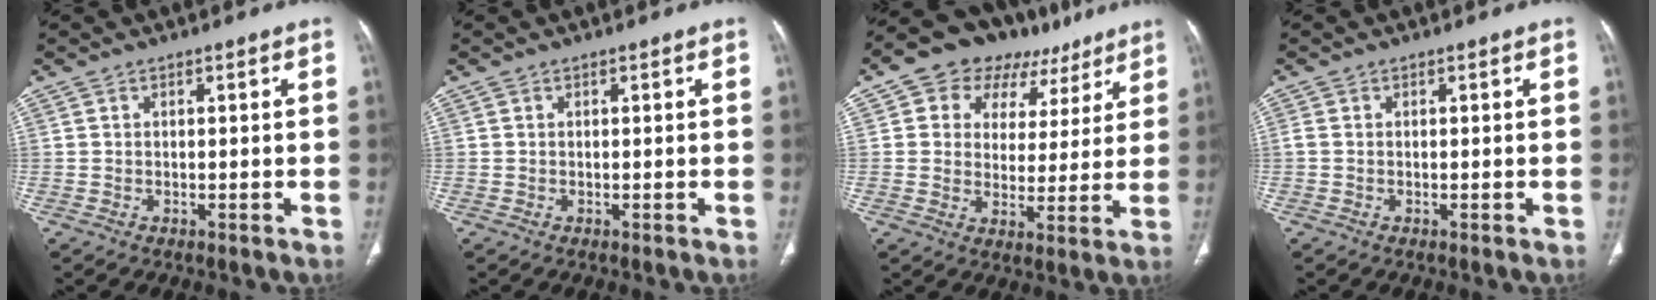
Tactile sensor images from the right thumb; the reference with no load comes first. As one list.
[{"total": 0.0}, {"total": 15.2, "force": [8.2, 10.8, 7.0], "torque": [-0.046, 0.000, 0.122]}, {"total": 0.6, "force": [-0.1, 0.3, 0.5], "torque": [-0.012, -0.002, -0.004]}]